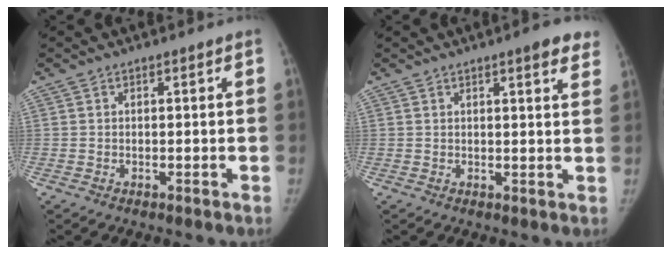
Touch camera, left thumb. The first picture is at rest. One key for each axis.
{"total": 5.7, "fx": 3.8, "fy": 1.2, "fz": 4.1, "tx": -0.033, "ty": -0.009, "tz": 0.042}